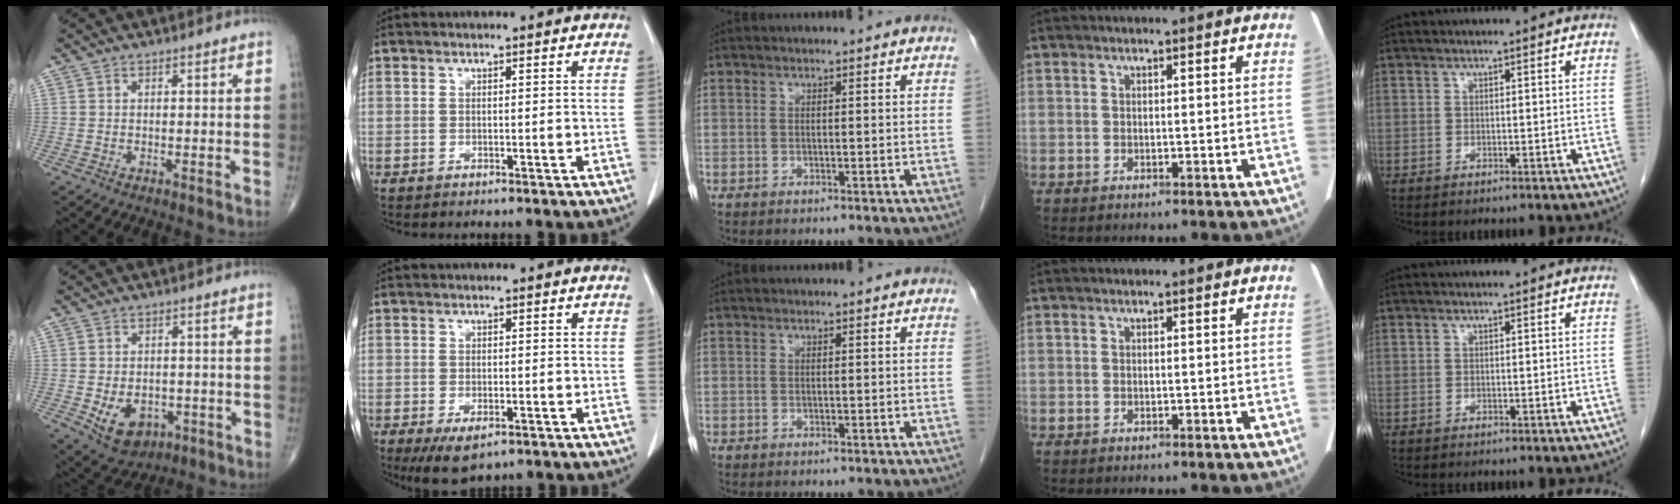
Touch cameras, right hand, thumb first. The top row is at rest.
{"thumb": {"total": 8.5, "force": [-2.6, 6.2, 5.2], "torque": [-0.064, 0.010, -0.026]}, "index": {"total": 5.4, "force": [-3.1, 2.4, 3.7], "torque": [-0.062, -0.010, -0.043]}}